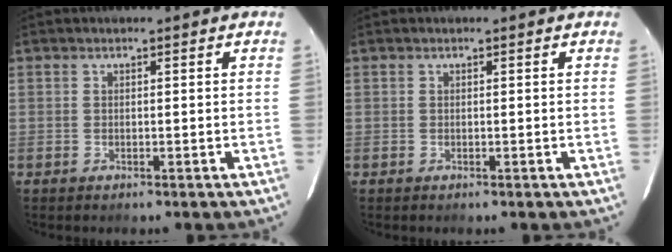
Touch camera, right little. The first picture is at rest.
{"total": 0.0}